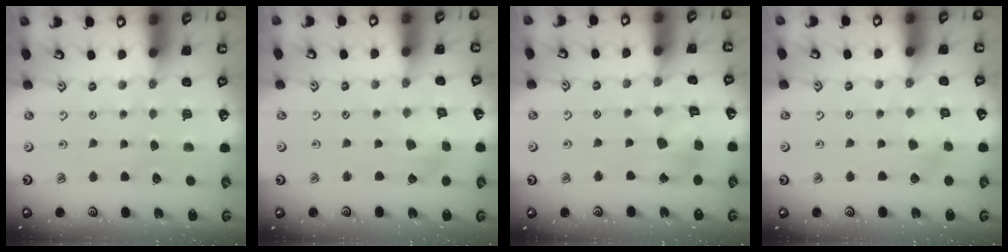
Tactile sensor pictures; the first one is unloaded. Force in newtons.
{"total": 2.2, "press": 2.2, "slide": 0.1}
{"total": 9.6, "press": 9.5, "slide": 1.0}
{"total": 4.4, "press": 4.3, "slide": 0.9}